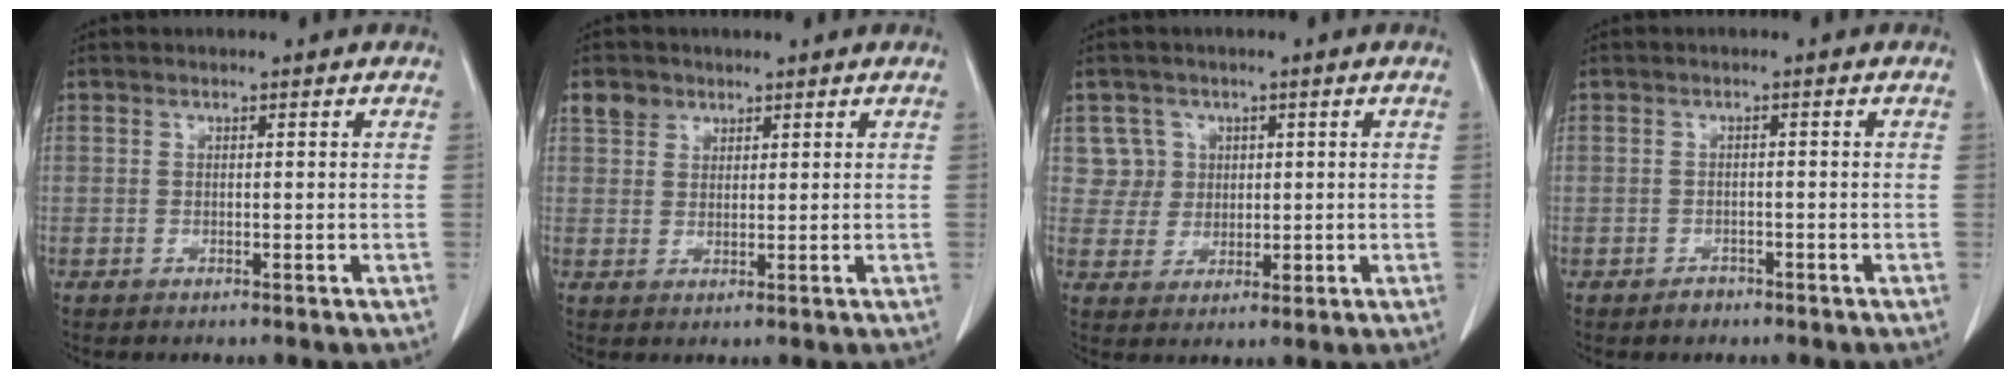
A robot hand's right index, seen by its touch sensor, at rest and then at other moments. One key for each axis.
{"total": 3.2, "fx": 2.1, "fy": 2.3, "fz": 0.6, "tx": -0.008, "ty": 0.008, "tz": 0.041}
{"total": 4.8, "fx": 1.7, "fy": 4.4, "fz": -0.3, "tx": 0.017, "ty": 0.009, "tz": 0.035}
{"total": 1.6, "fx": -1.2, "fy": 1.0, "fz": 0.3, "tx": -0.005, "ty": 0.002, "tz": -0.017}